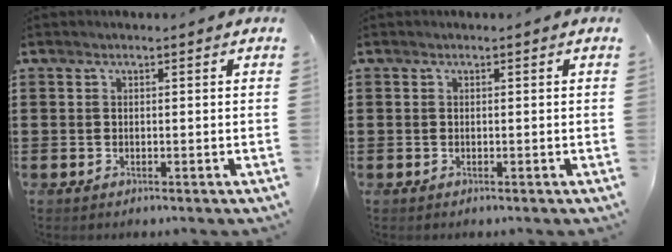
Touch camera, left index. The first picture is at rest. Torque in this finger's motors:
{"motor_torque": [0.00, 0.00, 0.00, 0.00]}